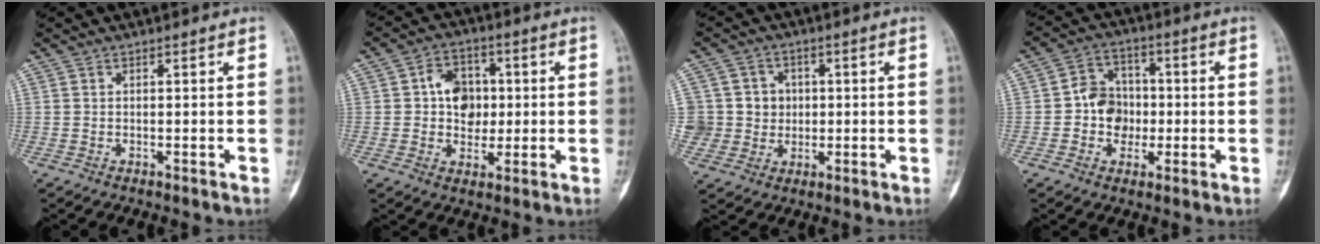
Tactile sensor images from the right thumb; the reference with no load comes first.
{"total": 8.6, "force": [0.7, 6.8, 5.2], "torque": [-0.039, 0.007, 0.007]}
{"total": 8.2, "force": [0.6, 8.1, 1.1], "torque": [0.023, 0.015, 0.013]}
{"total": 8.4, "force": [-1.0, 7.3, 4.2], "torque": [-0.026, 0.024, -0.027]}